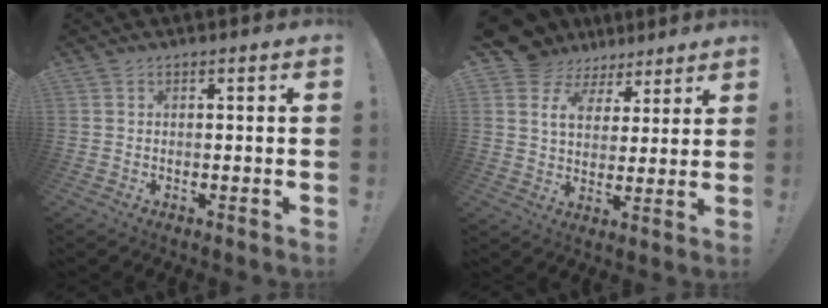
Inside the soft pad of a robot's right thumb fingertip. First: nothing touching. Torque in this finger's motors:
{"motor_torque": [-0.07, 0.09, 0.12, 0.03, 0.14]}